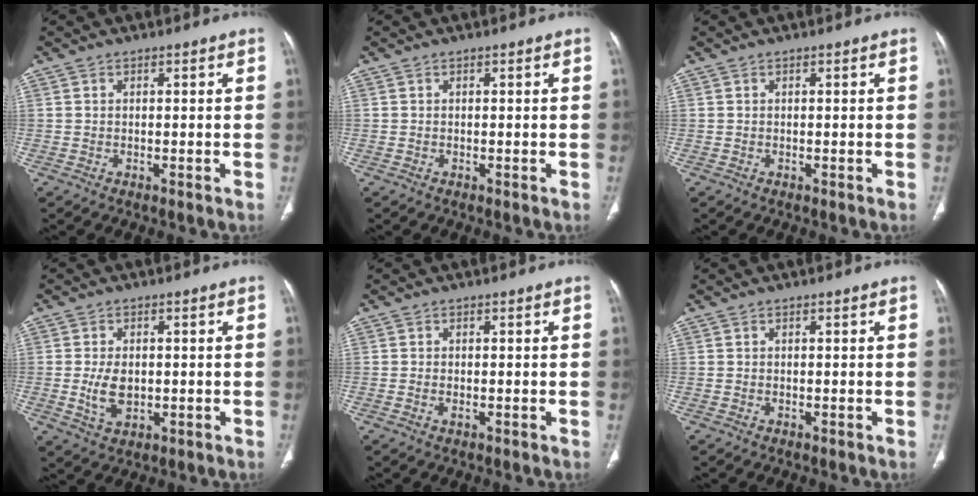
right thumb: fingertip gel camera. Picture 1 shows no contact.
{"total": 0.0}
{"total": 0.0}
{"total": 5.7, "force": [-0.6, 3.6, 4.4], "torque": [-0.076, -0.004, -0.002]}
{"total": 1.0, "force": [-0.4, 0.4, 0.8], "torque": [-0.020, 0.007, -0.005]}
{"total": 0.0}